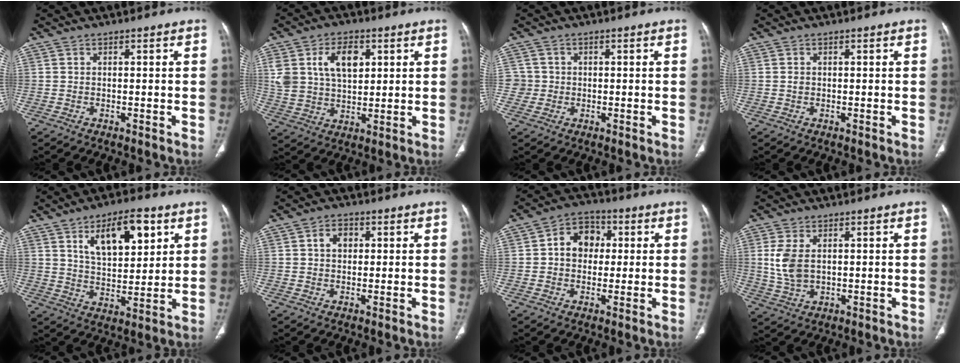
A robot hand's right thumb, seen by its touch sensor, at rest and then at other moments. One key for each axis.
{"total": 12.1, "fx": 4.1, "fy": 7.7, "fz": 8.4, "tx": -0.133, "ty": -0.004, "tz": 0.084}
{"total": 2.8, "fx": -0.1, "fy": 2.8, "fz": -0.2, "tx": 0.024, "ty": 0.009, "tz": -0.004}
{"total": 0.6, "fx": 0.0, "fy": 0.5, "fz": 0.3, "tx": -0.005, "ty": 0.001, "tz": 0.000}
{"total": 13.9, "fx": 6.1, "fy": 6.7, "fz": 10.5, "tx": -0.134, "ty": -0.025, "tz": 0.105}
{"total": 3.5, "fx": 0.8, "fy": 2.7, "fz": 2.1, "tx": -0.020, "ty": 0.007, "tz": 0.012}
{"total": 8.2, "fx": 1.0, "fy": 6.5, "fz": 4.8, "tx": -0.042, "ty": 0.016, "tz": 0.007}
{"total": 6.7, "fx": 1.0, "fy": 4.1, "fz": 5.2, "tx": -0.112, "ty": -0.003, "tz": 0.028}